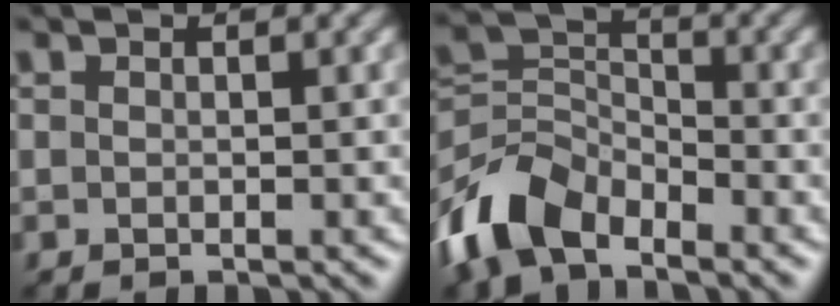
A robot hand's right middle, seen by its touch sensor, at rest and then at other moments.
{"total": 6.9, "force": [-4.6, 3.8, 3.4], "torque": [-0.069, 0.001, -0.104]}